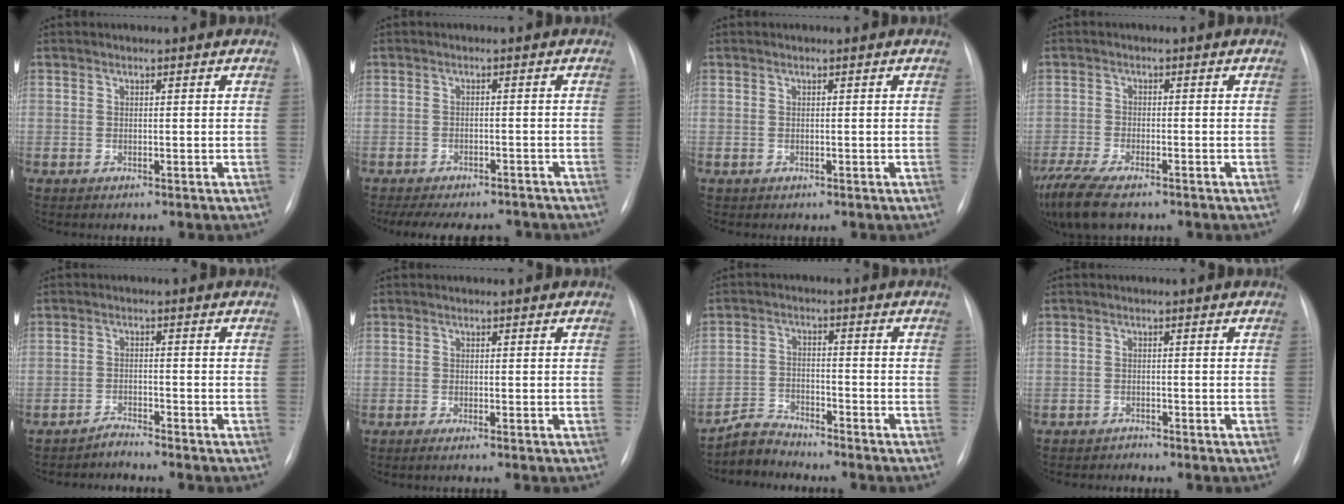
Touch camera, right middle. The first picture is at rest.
{"total": 12.8, "force": [-11.2, 3.9, 4.8], "torque": [-0.094, 0.000, -0.145]}
{"total": 0.0}
{"total": 10.9, "force": [-8.3, 2.9, 6.4], "torque": [-0.124, -0.022, -0.141]}
{"total": 2.1, "force": [-1.9, -0.7, -0.3], "torque": [0.007, -0.013, -0.035]}
{"total": 0.9, "force": [-0.6, -0.3, 0.5], "torque": [-0.009, -0.001, -0.012]}
{"total": 4.4, "force": [-4.4, 0.2, -0.6], "torque": [0.008, -0.010, -0.081]}
{"total": 1.1, "force": [-1.1, -0.1, -0.3], "torque": [0.008, -0.005, -0.018]}